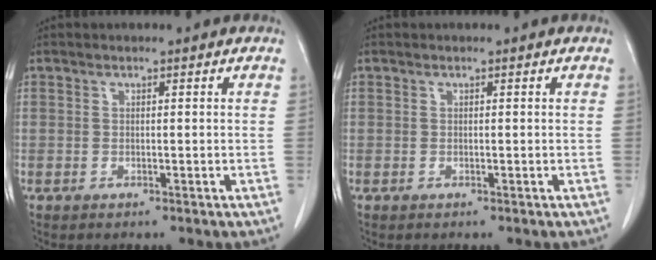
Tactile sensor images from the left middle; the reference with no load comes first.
{"total": 0.0}